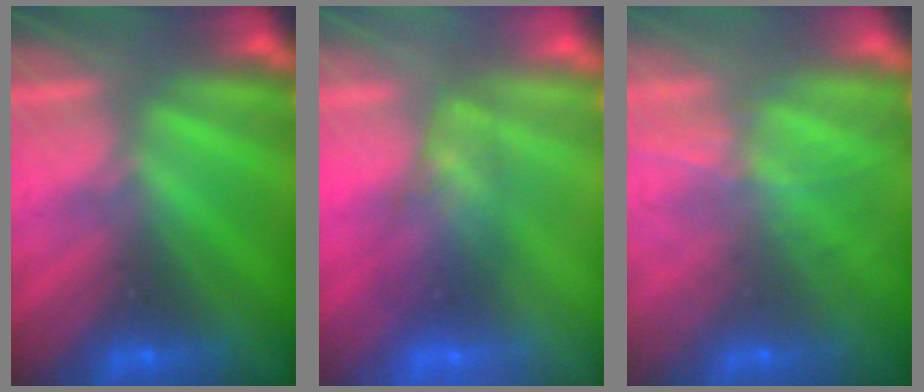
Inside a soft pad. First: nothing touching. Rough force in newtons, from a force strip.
{"total": 2.5}
{"total": 7.6}